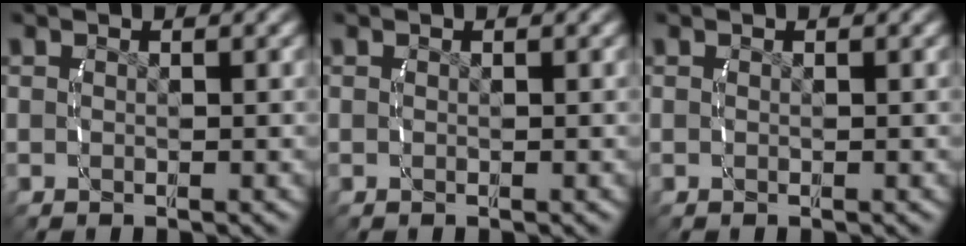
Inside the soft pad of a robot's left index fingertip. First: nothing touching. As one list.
[{"total": 0.0}, {"total": 0.0}]